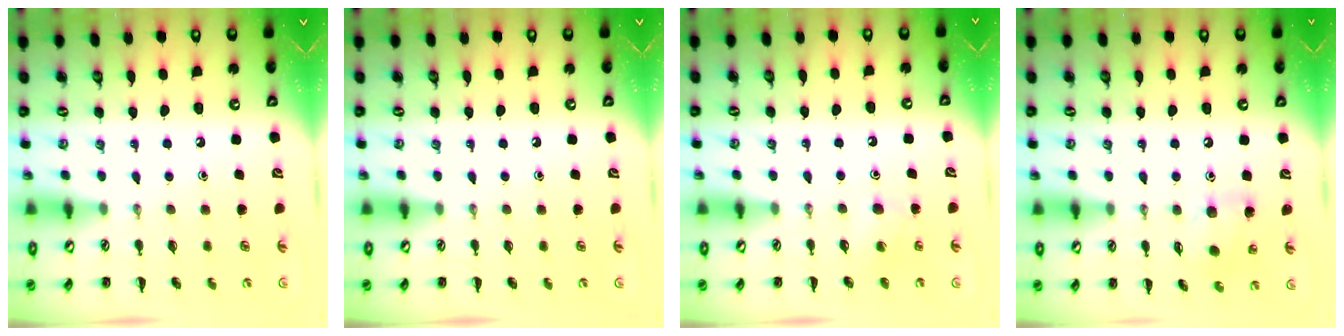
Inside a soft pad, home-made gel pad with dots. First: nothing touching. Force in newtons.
{"total": 0.0}
{"total": 5.4, "press": 5.2, "slide": 1.5}
{"total": 9.2, "press": 9.1, "slide": 0.9}